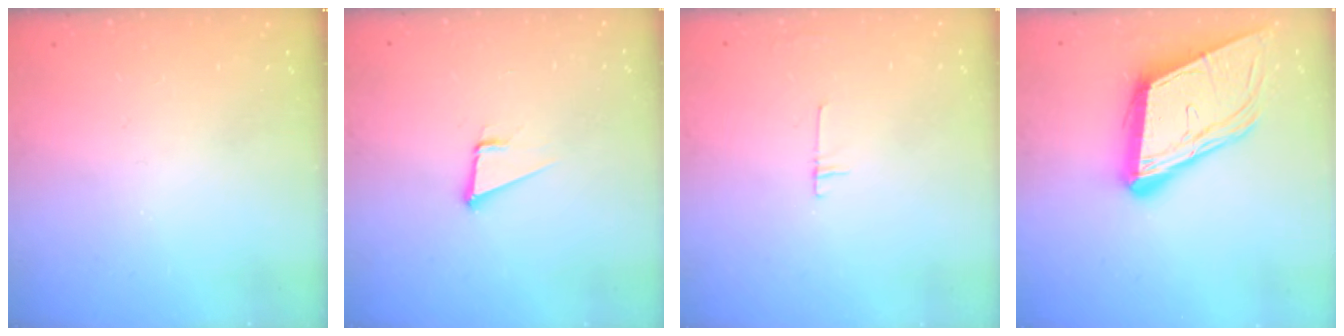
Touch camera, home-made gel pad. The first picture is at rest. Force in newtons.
{"total": 4.3, "press": 3.4, "slide": 2.6}
{"total": 4.5, "press": 4.5, "slide": 0.4}
{"total": 16.6, "press": 16.1, "slide": 4.0}